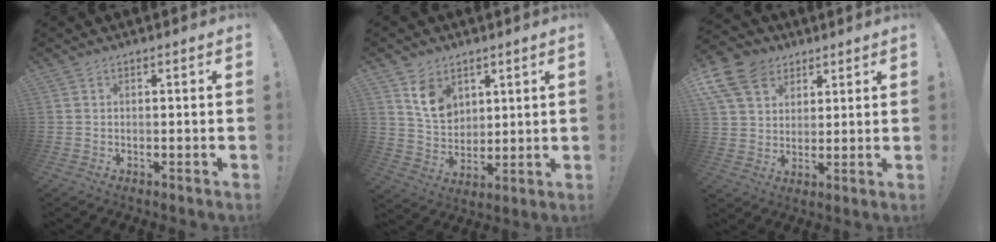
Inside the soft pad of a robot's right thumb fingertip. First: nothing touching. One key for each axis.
{"total": 10.4, "fx": 5.6, "fy": 7.5, "fz": 4.5, "tx": -0.069, "ty": -0.024, "tz": 0.111}
{"total": 13.1, "fx": 6.6, "fy": 9.8, "fz": 5.8, "tx": -0.112, "ty": -0.033, "tz": 0.134}